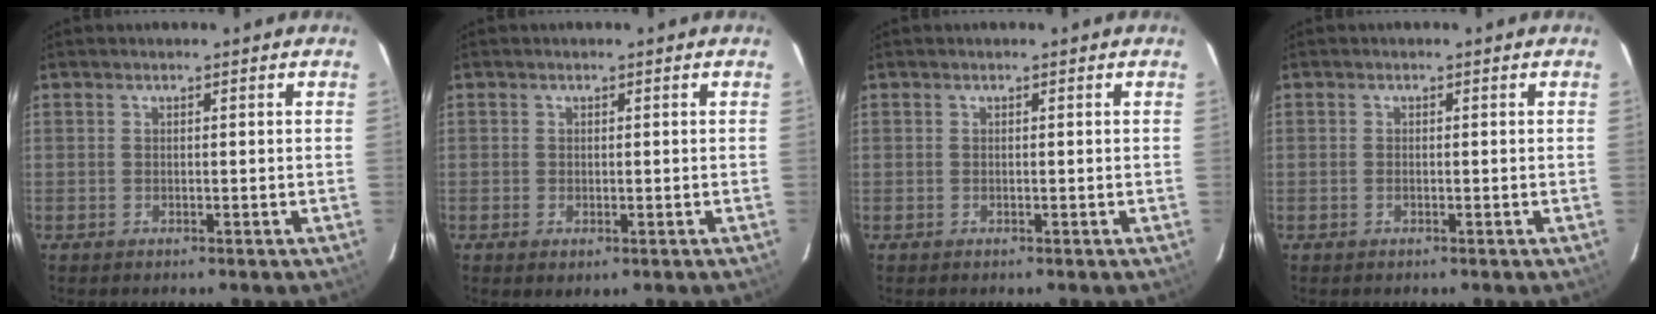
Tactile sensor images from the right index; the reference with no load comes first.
{"total": 1.5, "force": [-0.3, 0.9, 1.1], "torque": [-0.022, -0.006, -0.004]}
{"total": 0.0}
{"total": 0.7, "force": [-0.3, 0.3, 0.5], "torque": [-0.012, 0.000, -0.006]}